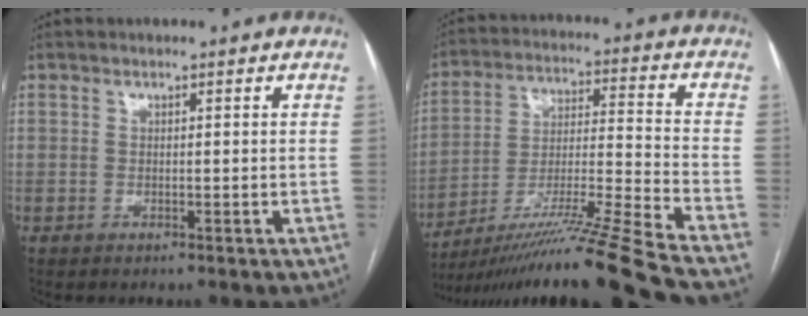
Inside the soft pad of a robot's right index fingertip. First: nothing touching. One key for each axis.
{"total": 21.5, "fx": -17.7, "fy": -3.0, "fz": 11.9, "tx": -0.184, "ty": -0.024, "tz": -0.304}